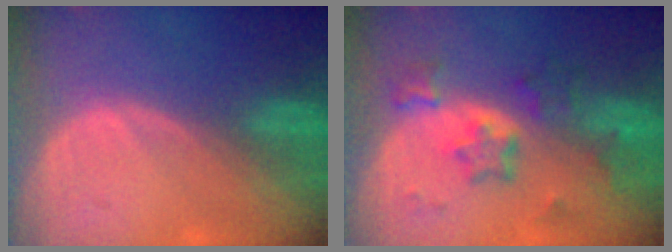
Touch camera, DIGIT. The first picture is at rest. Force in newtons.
{"total": 7.0, "press": 6.5, "slide": 2.6}